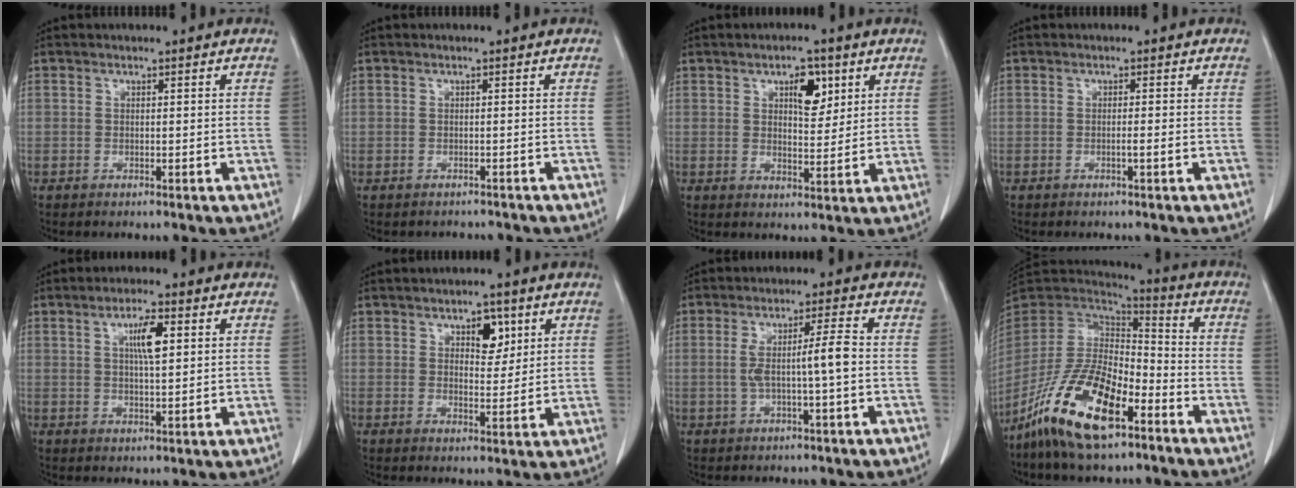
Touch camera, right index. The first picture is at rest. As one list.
[{"total": 2.1, "force": [-1.8, 1.1, -0.2], "torque": [-0.002, 0.003, -0.026]}, {"total": 5.4, "force": [2.5, 2.3, 4.2], "torque": [-0.064, 0.002, 0.040]}, {"total": 0.9, "force": [-0.4, -0.2, 0.8], "torque": [-0.017, 0.000, -0.006]}, {"total": 5.1, "force": [1.6, 0.9, 4.8], "torque": [-0.085, 0.001, 0.029]}, {"total": 4.5, "force": [2.2, 2.3, 3.1], "torque": [-0.042, 0.002, 0.034]}, {"total": 5.4, "force": [-0.5, -0.3, 5.4], "torque": [-0.100, 0.011, -0.007]}, {"total": 17.4, "force": [-9.9, 5.5, 13.1], "torque": [-0.269, -0.014, -0.187]}]